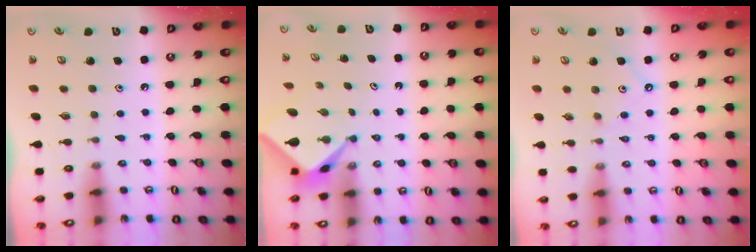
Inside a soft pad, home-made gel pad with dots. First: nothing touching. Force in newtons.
{"total": 2.3, "press": 2.3, "slide": 0.3}
{"total": 2.1, "press": 2.1, "slide": 0.4}